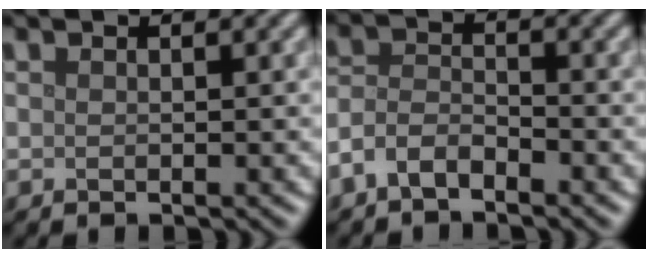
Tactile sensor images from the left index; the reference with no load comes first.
{"total": 3.0, "force": [-2.2, 1.3, 1.5], "torque": [-0.033, 0.007, -0.054]}